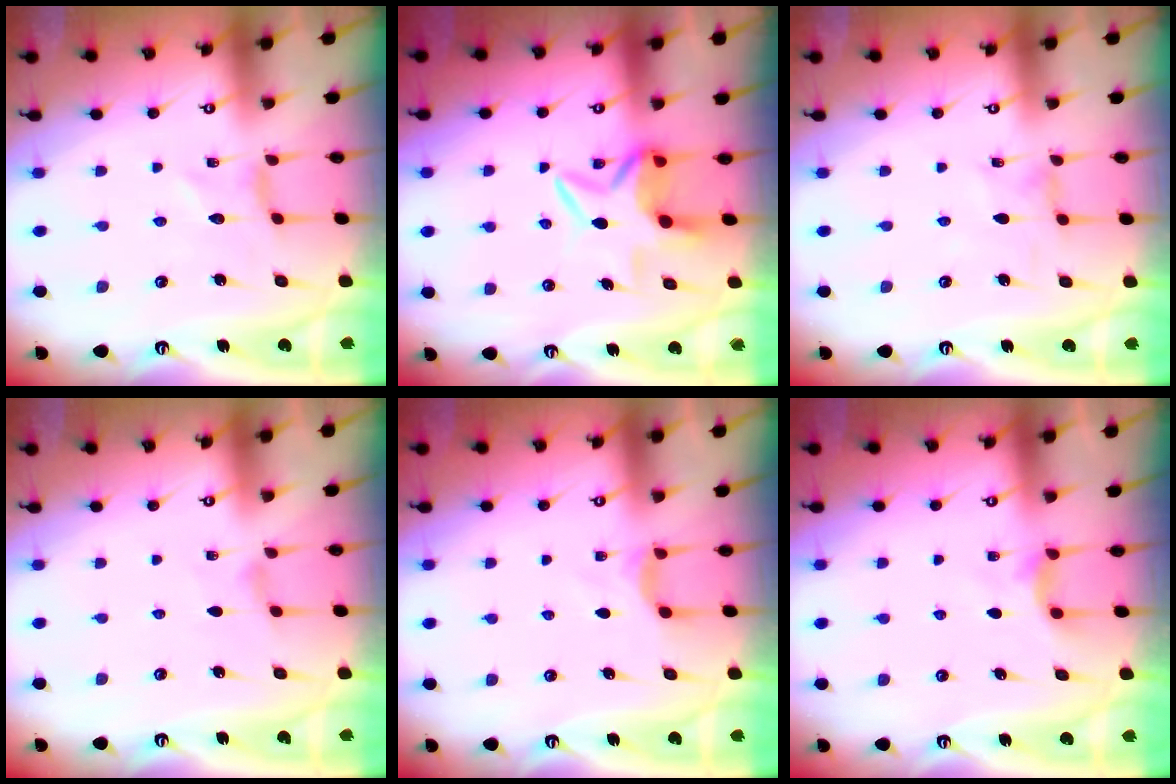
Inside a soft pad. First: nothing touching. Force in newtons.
{"total": 6.8, "press": 6.6, "slide": 1.5}
{"total": 1.0, "press": 0.9, "slide": 0.3}
{"total": 1.9, "press": 1.9, "slide": 0.4}
{"total": 2.8, "press": 2.8, "slide": 0.4}
{"total": 3.3, "press": 3.3, "slide": 0.4}